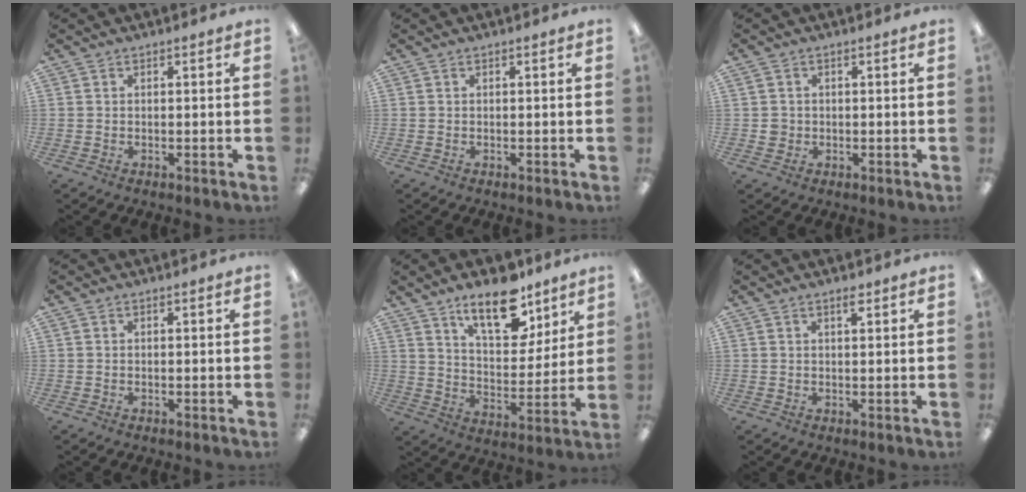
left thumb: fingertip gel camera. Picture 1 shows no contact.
{"total": 0.0}
{"total": 2.2, "force": [0.0, 2.1, 0.5], "torque": [-0.003, 0.001, -0.002]}
{"total": 0.0}
{"total": 15.8, "force": [10.9, 7.1, 8.8], "torque": [-0.129, -0.057, 0.188]}
{"total": 1.9, "force": [1.4, 0.4, 1.2], "torque": [-0.019, -0.004, 0.023]}